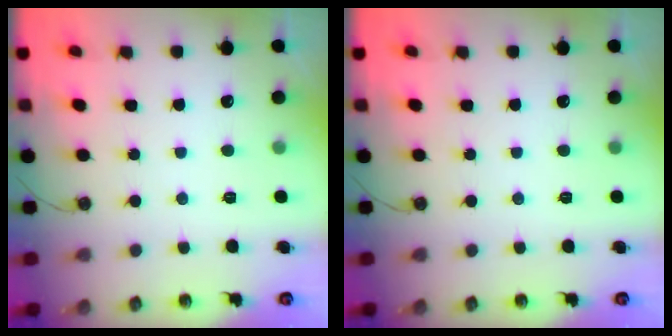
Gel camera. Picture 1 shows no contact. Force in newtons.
{"total": 0.0}